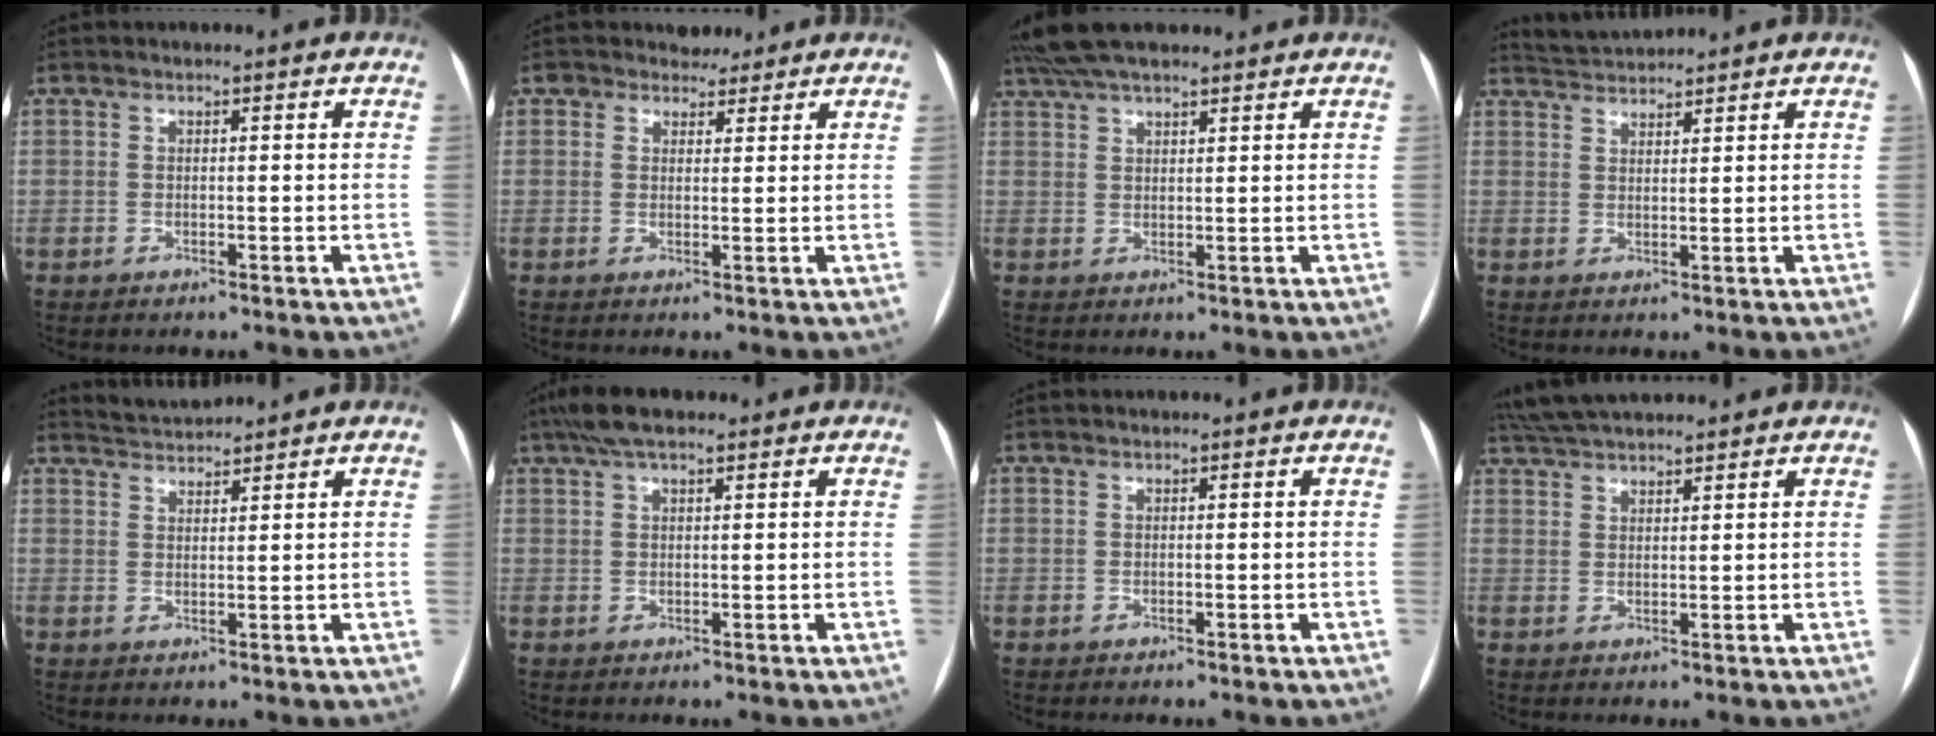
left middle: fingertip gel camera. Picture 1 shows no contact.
{"total": 2.8, "force": [2.3, 1.6, -0.3], "torque": [0.012, 0.002, 0.031]}
{"total": 10.1, "force": [8.5, 2.3, 5.0], "torque": [-0.085, 0.046, 0.147]}
{"total": 3.5, "force": [3.4, -0.3, -0.2], "torque": [-0.007, 0.017, 0.068]}
{"total": 3.0, "force": [2.9, -0.4, -0.5], "torque": [-0.002, 0.010, 0.060]}
{"total": 5.9, "force": [4.3, 1.7, 3.7], "torque": [-0.072, 0.031, 0.076]}
{"total": 0.0}
{"total": 8.0, "force": [7.2, 1.4, 3.2], "torque": [-0.062, 0.039, 0.127]}